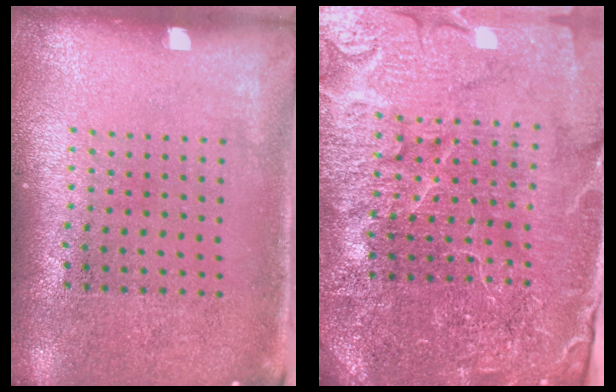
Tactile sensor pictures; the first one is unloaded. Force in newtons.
{"total": 5.5, "press": 5.1, "slide": 2.1}